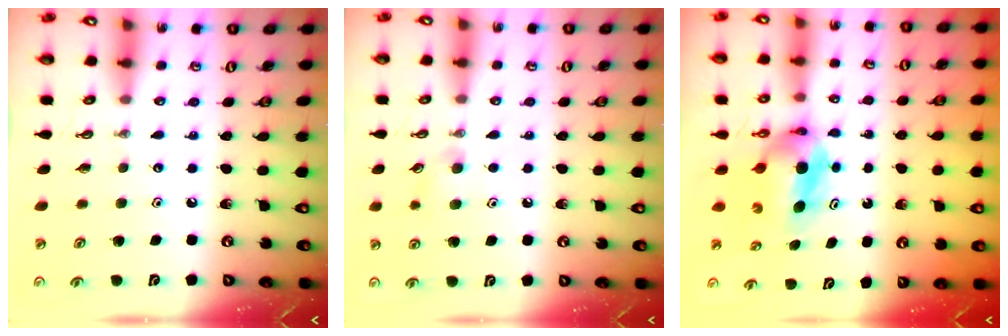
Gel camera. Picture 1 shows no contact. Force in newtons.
{"total": 5.3, "press": 5.1, "slide": 1.3}
{"total": 5.7, "press": 5.4, "slide": 1.9}